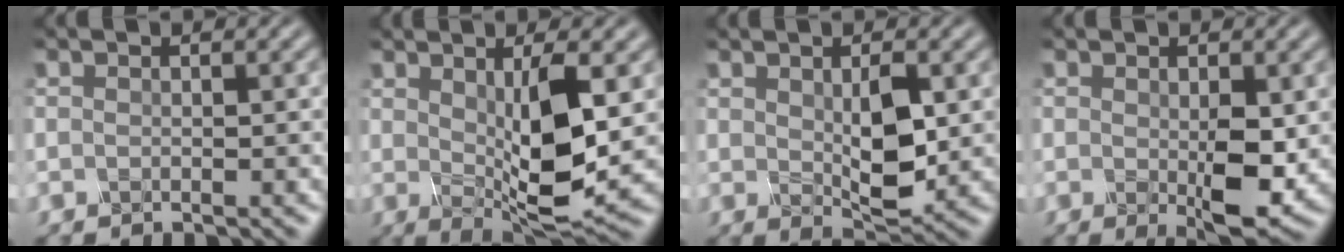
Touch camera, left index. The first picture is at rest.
{"total": 5.8, "force": [0.6, 1.4, 5.6], "torque": [-0.097, -0.012, 0.022]}
{"total": 4.0, "force": [0.2, 1.6, 3.6], "torque": [-0.076, -0.008, 0.014]}
{"total": 4.4, "force": [-0.6, 1.5, 4.1], "torque": [-0.077, -0.010, -0.001]}